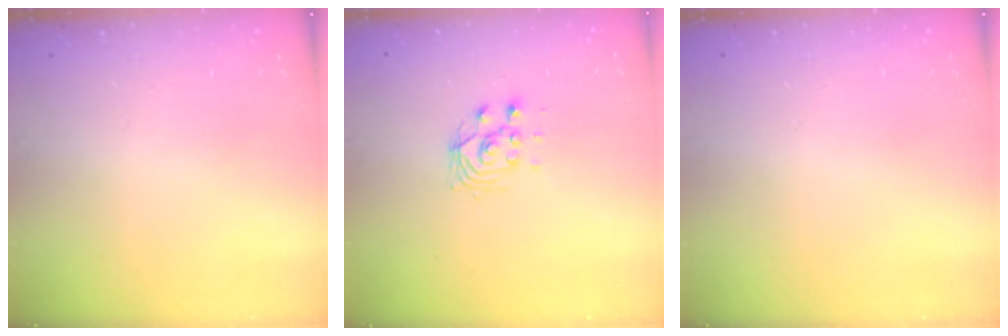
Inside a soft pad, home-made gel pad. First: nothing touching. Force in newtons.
{"total": 5.0, "press": 5.0, "slide": 0.2}
{"total": 0.0}